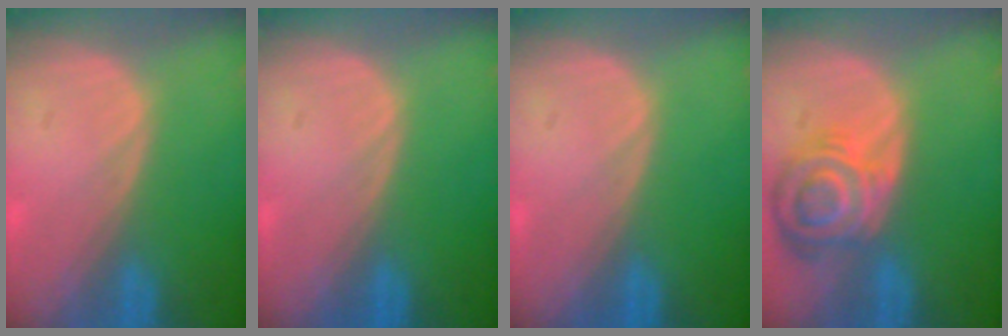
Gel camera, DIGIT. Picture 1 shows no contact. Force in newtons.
{"total": 0.0}
{"total": 0.0}
{"total": 8.4, "press": 7.4, "slide": 3.9}